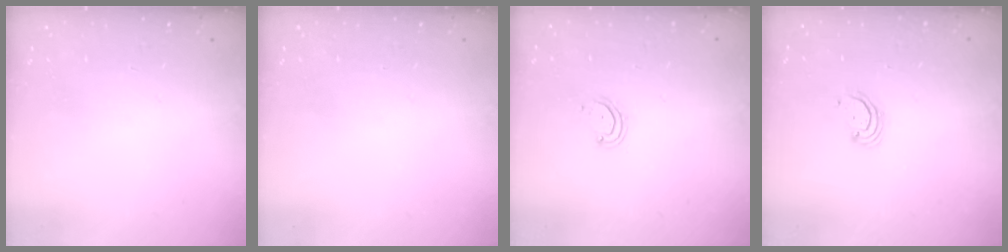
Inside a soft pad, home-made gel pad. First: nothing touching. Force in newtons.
{"total": 0.0}
{"total": 3.8, "press": 3.8, "slide": 0.4}
{"total": 2.3, "press": 2.3, "slide": 0.2}